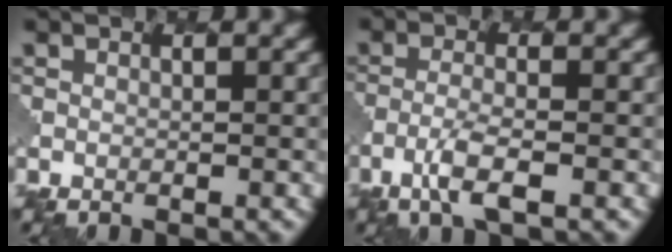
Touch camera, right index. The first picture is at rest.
{"total": 3.0, "force": [-1.7, 0.7, 2.4], "torque": [-0.054, -0.001, -0.039]}